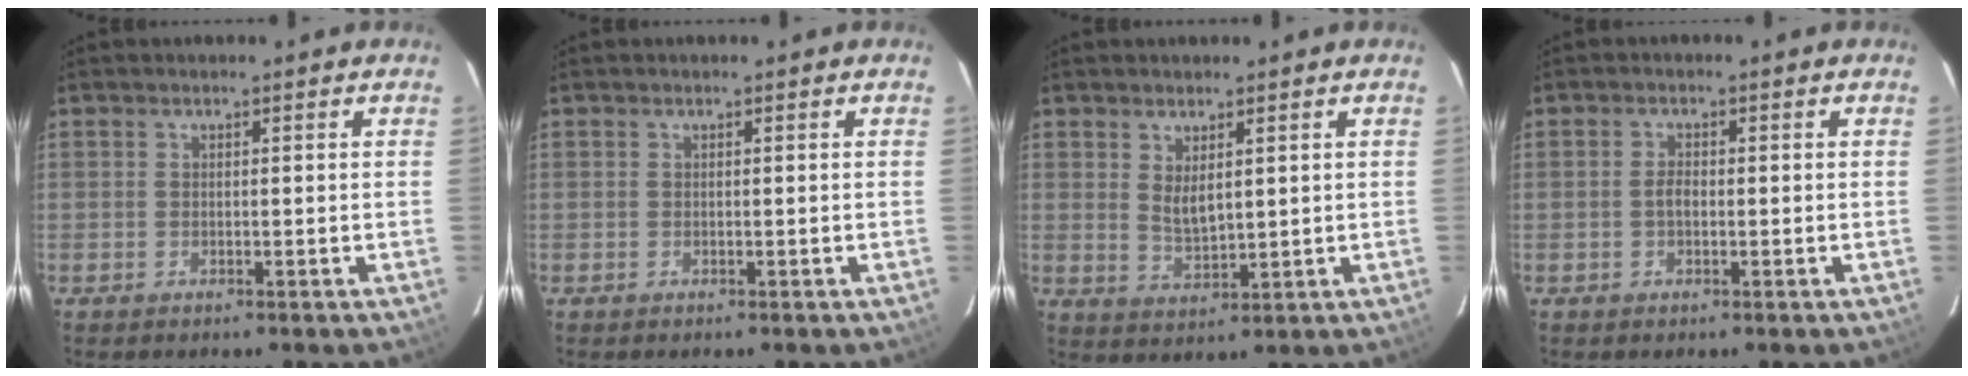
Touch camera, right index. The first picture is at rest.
{"total": 0.0}
{"total": 4.3, "force": [1.6, 2.0, 3.5], "torque": [-0.058, -0.008, 0.032]}
{"total": 1.7, "force": [-0.3, 1.0, 1.3], "torque": [-0.027, 0.004, -0.007]}